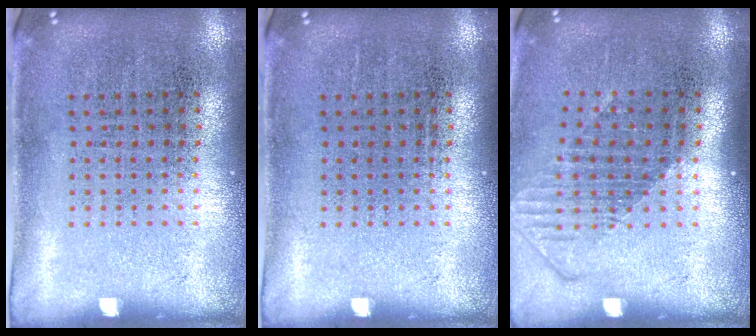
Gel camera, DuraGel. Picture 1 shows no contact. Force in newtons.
{"total": 0.0}
{"total": 1.4, "press": 1.1, "slide": 0.9}